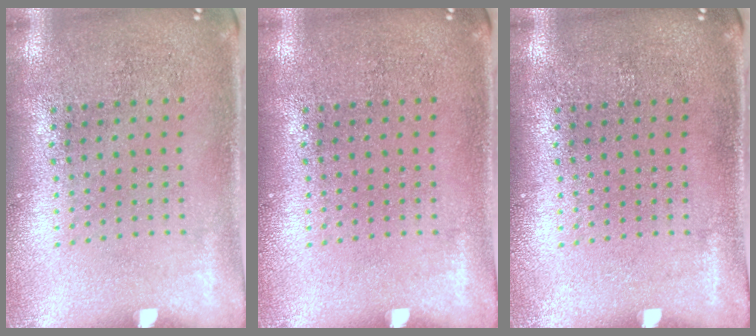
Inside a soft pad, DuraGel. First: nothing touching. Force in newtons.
{"total": 0.0}
{"total": 0.0}